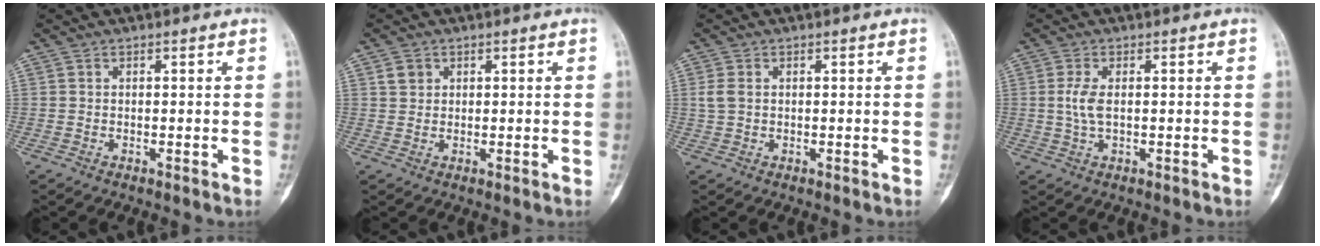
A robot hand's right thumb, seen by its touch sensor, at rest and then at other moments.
{"total": 2.2, "force": [1.1, 1.8, 0.7], "torque": [-0.004, -0.003, 0.019]}
{"total": 2.3, "force": [0.3, 1.6, 1.6], "torque": [-0.042, 0.003, 0.008]}
{"total": 3.6, "force": [0.3, 1.5, 3.2], "torque": [-0.080, -0.002, 0.009]}